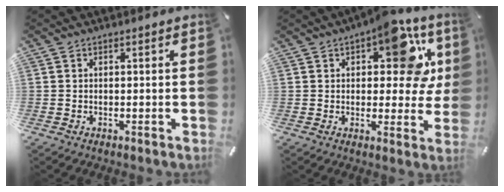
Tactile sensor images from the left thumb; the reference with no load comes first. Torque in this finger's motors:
{"motor_torque": [1.44, 1.51, 1.24, -0.61, 0.10]}